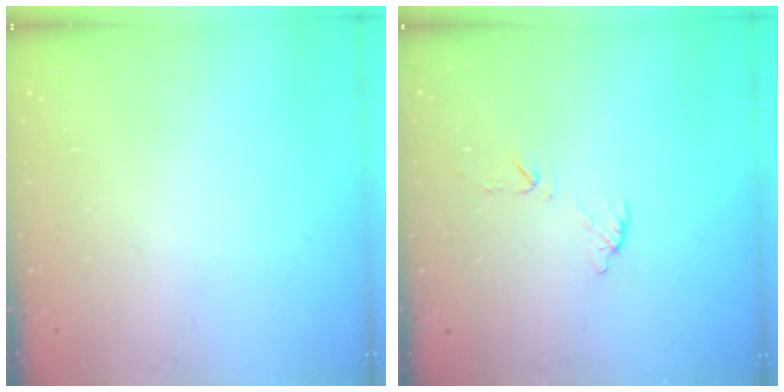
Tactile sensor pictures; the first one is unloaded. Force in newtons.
{"total": 5.6, "press": 5.6, "slide": 0.5}